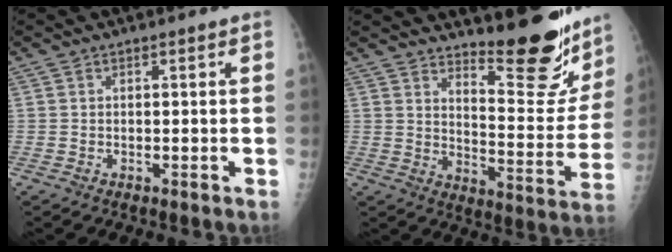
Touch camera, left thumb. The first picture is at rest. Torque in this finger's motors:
{"motor_torque": [0.22, 0.20, 0.17, -0.15, 0.11]}